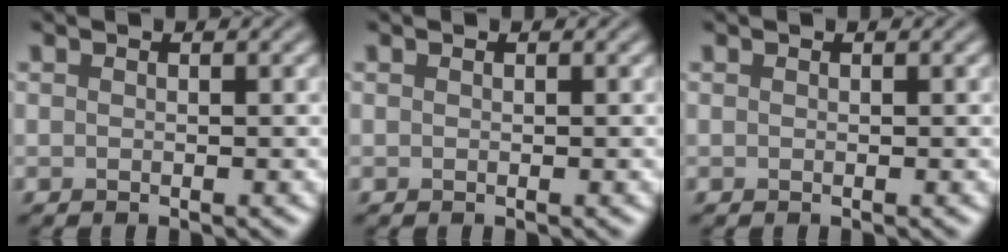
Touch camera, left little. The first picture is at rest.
{"total": 0.0}
{"total": 0.0}